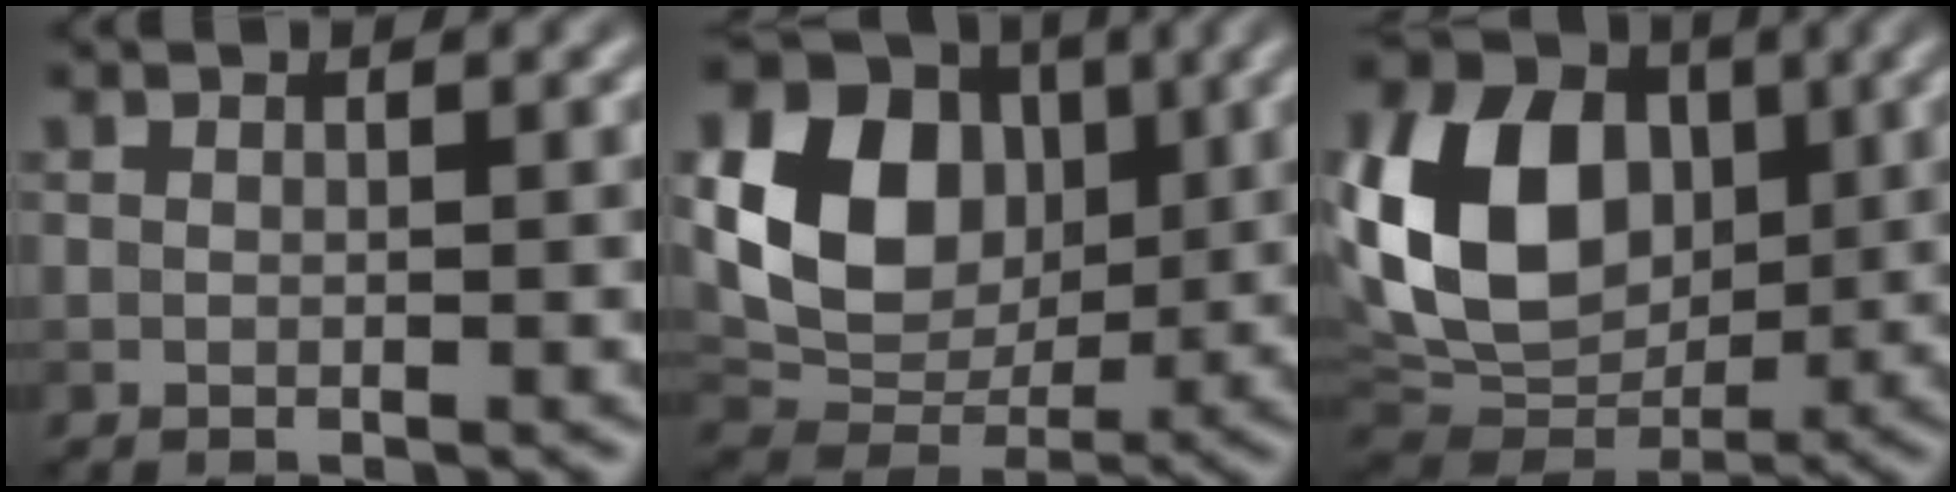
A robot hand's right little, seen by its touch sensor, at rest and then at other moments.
{"total": 10.3, "force": [1.9, 7.9, 6.4], "torque": [-0.121, -0.002, 0.027]}
{"total": 12.2, "force": [1.7, 9.1, 8.0], "torque": [-0.165, 0.008, 0.021]}